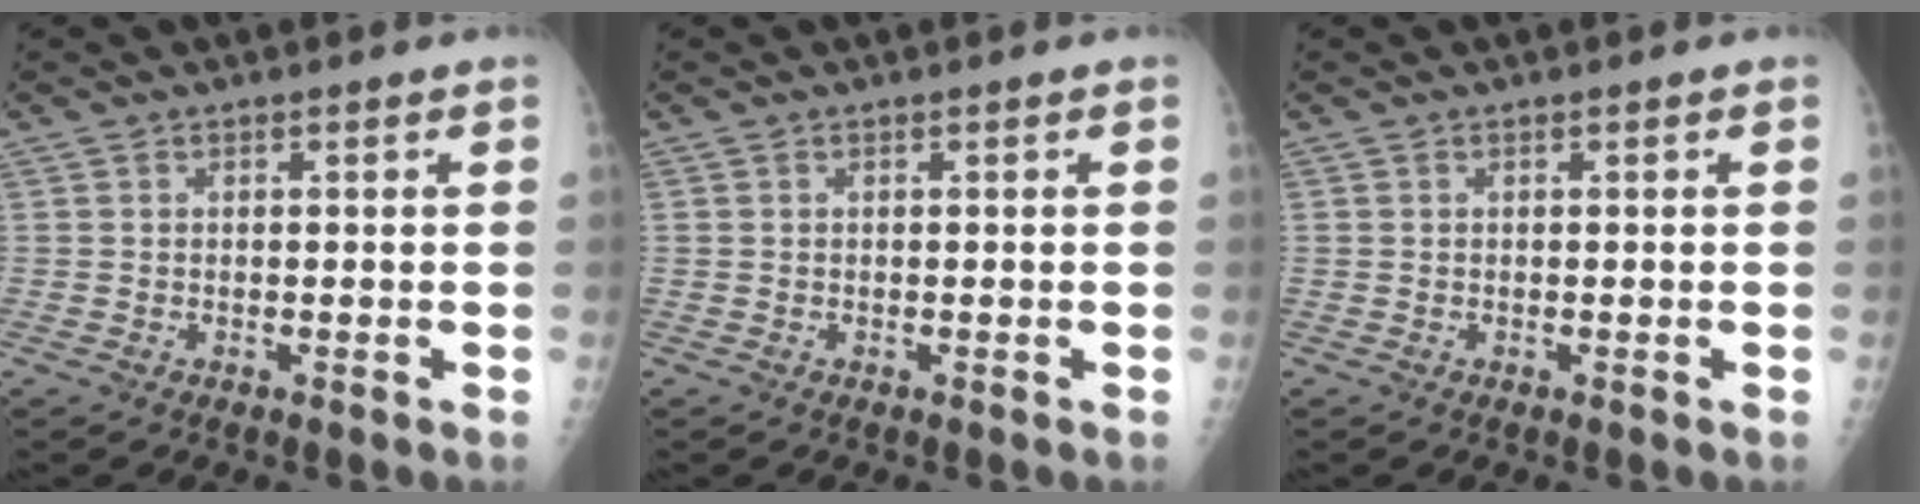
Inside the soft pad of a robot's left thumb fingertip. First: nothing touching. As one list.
[{"total": 0.0}, {"total": 0.0}]